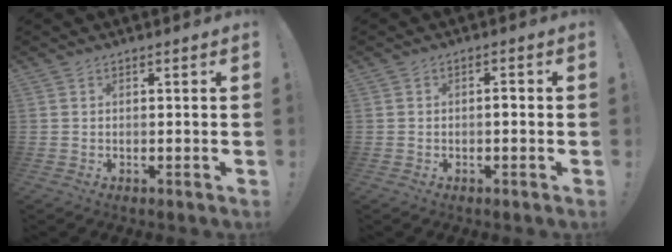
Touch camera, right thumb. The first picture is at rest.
{"total": 1.6, "force": [-0.8, 0.6, 1.3], "torque": [-0.031, 0.009, -0.015]}